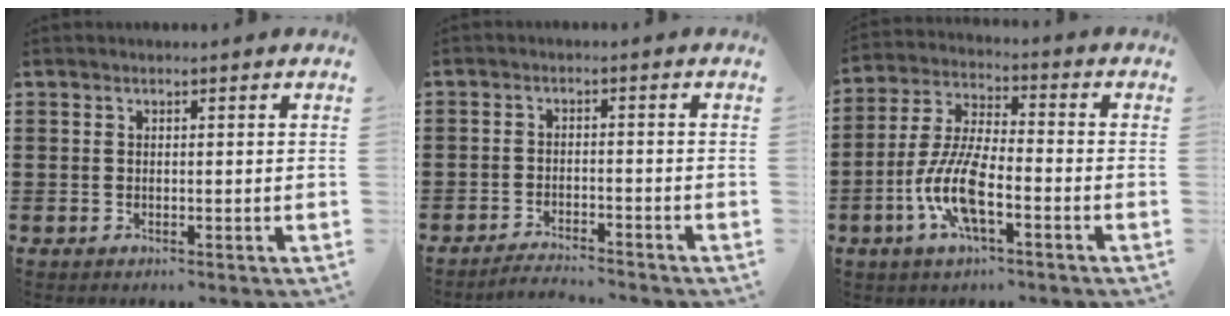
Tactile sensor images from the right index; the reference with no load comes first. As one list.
[{"total": 2.8, "force": [-2.8, -0.2, 0.0], "torque": [-0.006, 0.001, -0.059]}, {"total": 9.6, "force": [-3.6, 3.1, 8.4], "torque": [-0.199, -0.012, -0.074]}]